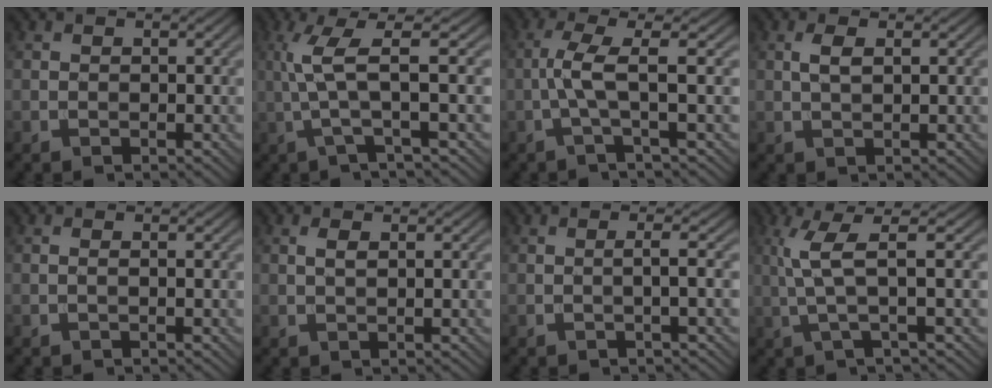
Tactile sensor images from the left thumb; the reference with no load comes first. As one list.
[{"total": 6.3, "force": [0.6, 0.7, 6.3], "torque": [-0.131, 0.013, 0.006]}, {"total": 4.6, "force": [-0.3, 0.4, 4.5], "torque": [-0.086, 0.009, -0.021]}, {"total": 2.1, "force": [0.6, 0.6, 1.9], "torque": [-0.043, 0.003, 0.011]}, {"total": 0.7, "force": [-0.1, 0.0, 0.7], "torque": [-0.011, 0.001, -0.004]}, {"total": 1.3, "force": [0.4, 0.4, 1.2], "torque": [-0.026, 0.001, 0.008]}, {"total": 2.2, "force": [-0.2, 0.3, 2.2], "torque": [-0.032, 0.009, -0.013]}, {"total": 5.6, "force": [0.9, 0.6, 5.5], "torque": [-0.115, 0.012, 0.017]}]